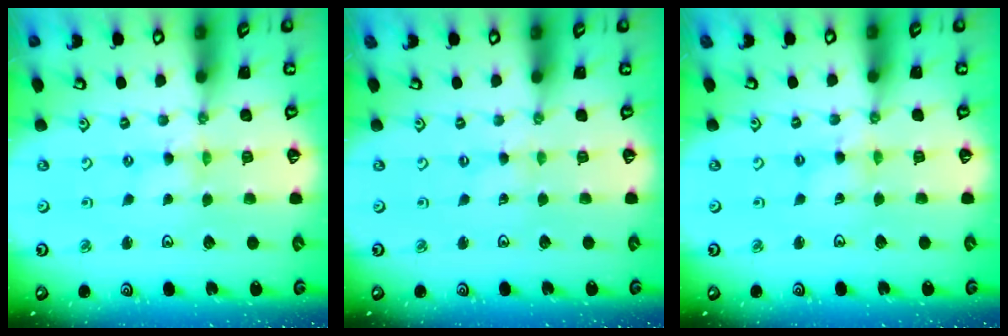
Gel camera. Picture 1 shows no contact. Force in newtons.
{"total": 0.0}
{"total": 2.6, "press": 2.6, "slide": 0.4}